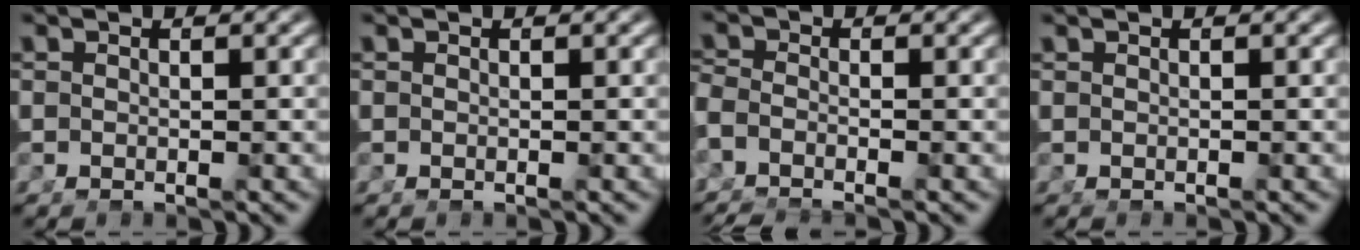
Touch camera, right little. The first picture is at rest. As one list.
[{"total": 0.0}, {"total": 2.8, "force": [-2.5, 0.8, 1.0], "torque": [-0.025, -0.014, -0.038]}, {"total": 0.0}]